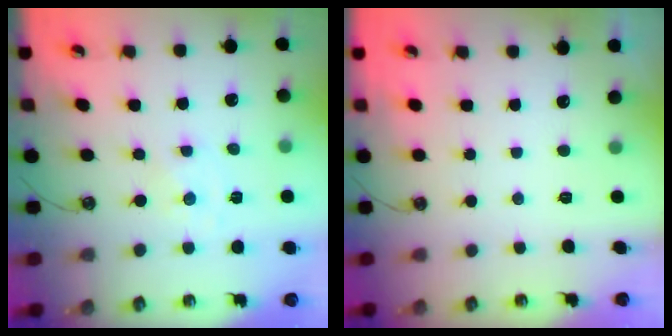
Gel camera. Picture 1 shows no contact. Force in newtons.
{"total": 0.0}